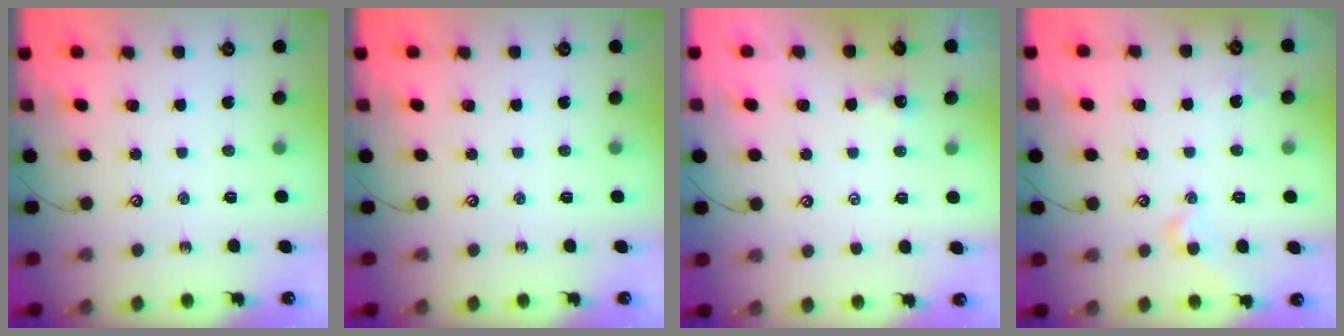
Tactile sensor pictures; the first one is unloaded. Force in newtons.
{"total": 0.0}
{"total": 3.7, "press": 3.7, "slide": 0.1}
{"total": 1.1, "press": 1.1, "slide": 0.4}